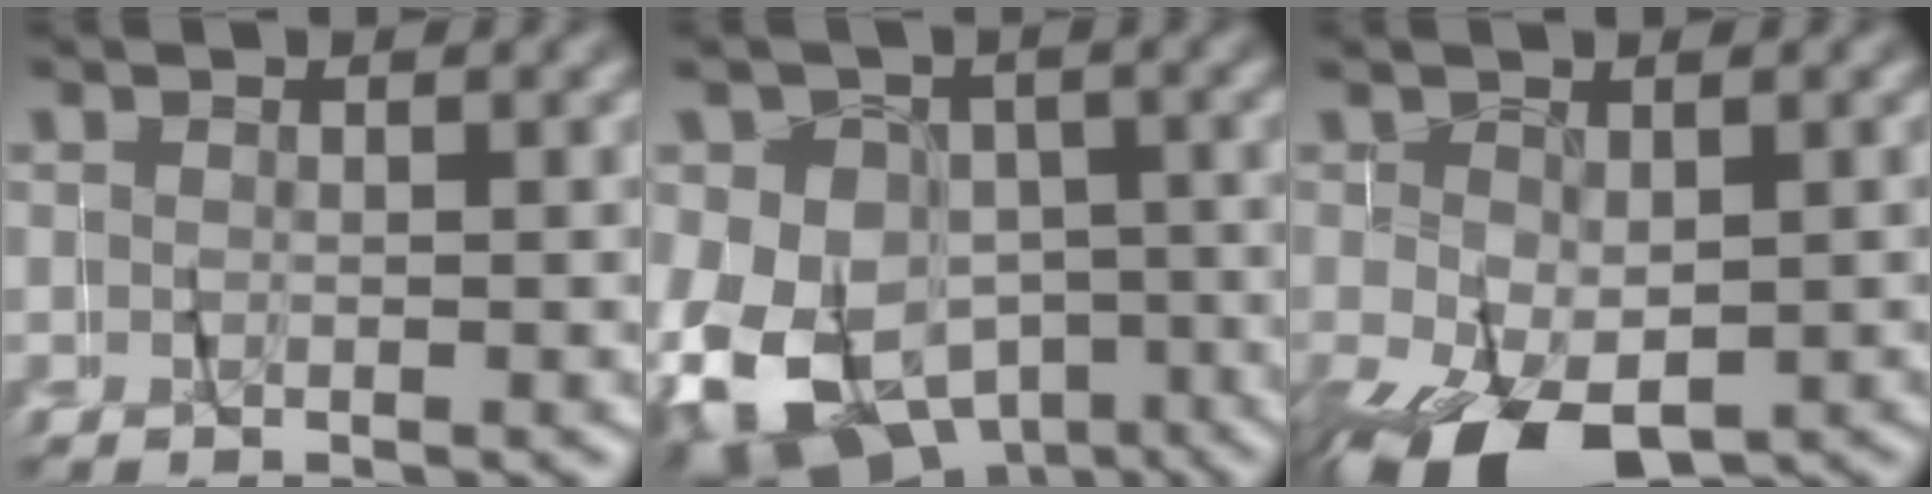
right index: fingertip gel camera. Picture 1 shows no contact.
{"total": 15.9, "force": [-6.4, 12.9, 6.7], "torque": [-0.140, -0.085, -0.083]}
{"total": 8.1, "force": [-4.6, 4.6, 4.9], "torque": [-0.106, -0.039, -0.056]}